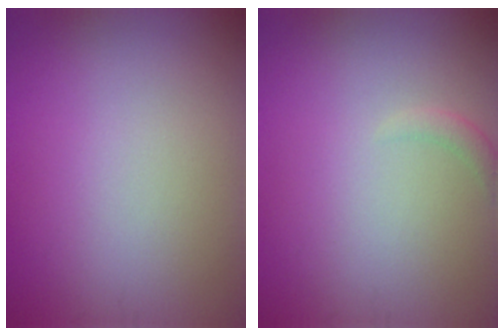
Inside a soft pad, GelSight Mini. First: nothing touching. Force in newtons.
{"total": 1.0, "press": 0.9, "slide": 0.2}